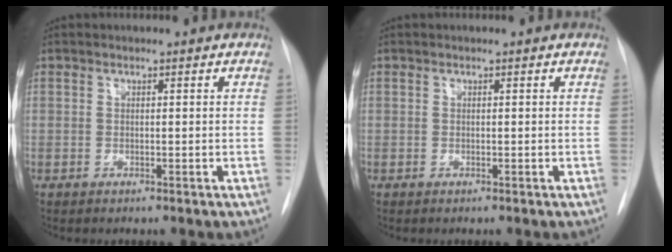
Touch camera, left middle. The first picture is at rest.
{"total": 0.0}